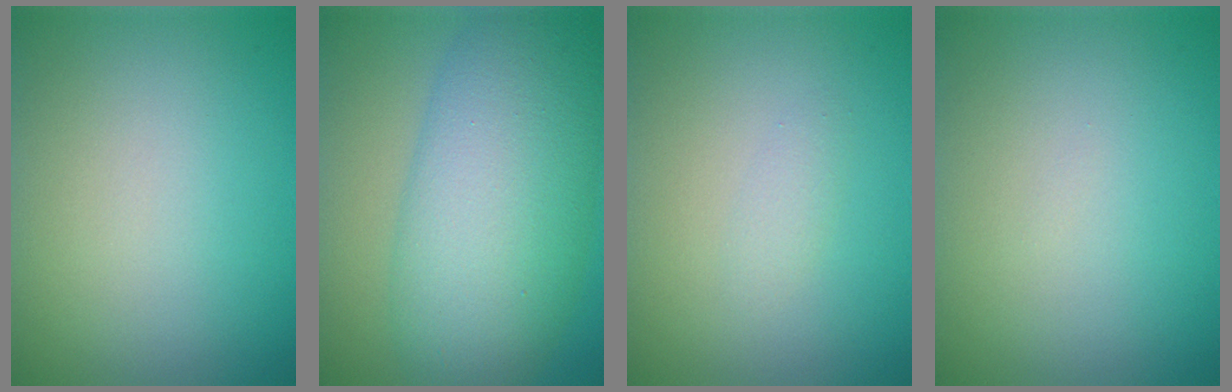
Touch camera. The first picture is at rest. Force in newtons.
{"total": 10.5, "press": 10.5, "slide": 0.2}
{"total": 0.8, "press": 0.8, "slide": 0.0}
{"total": 0.0}